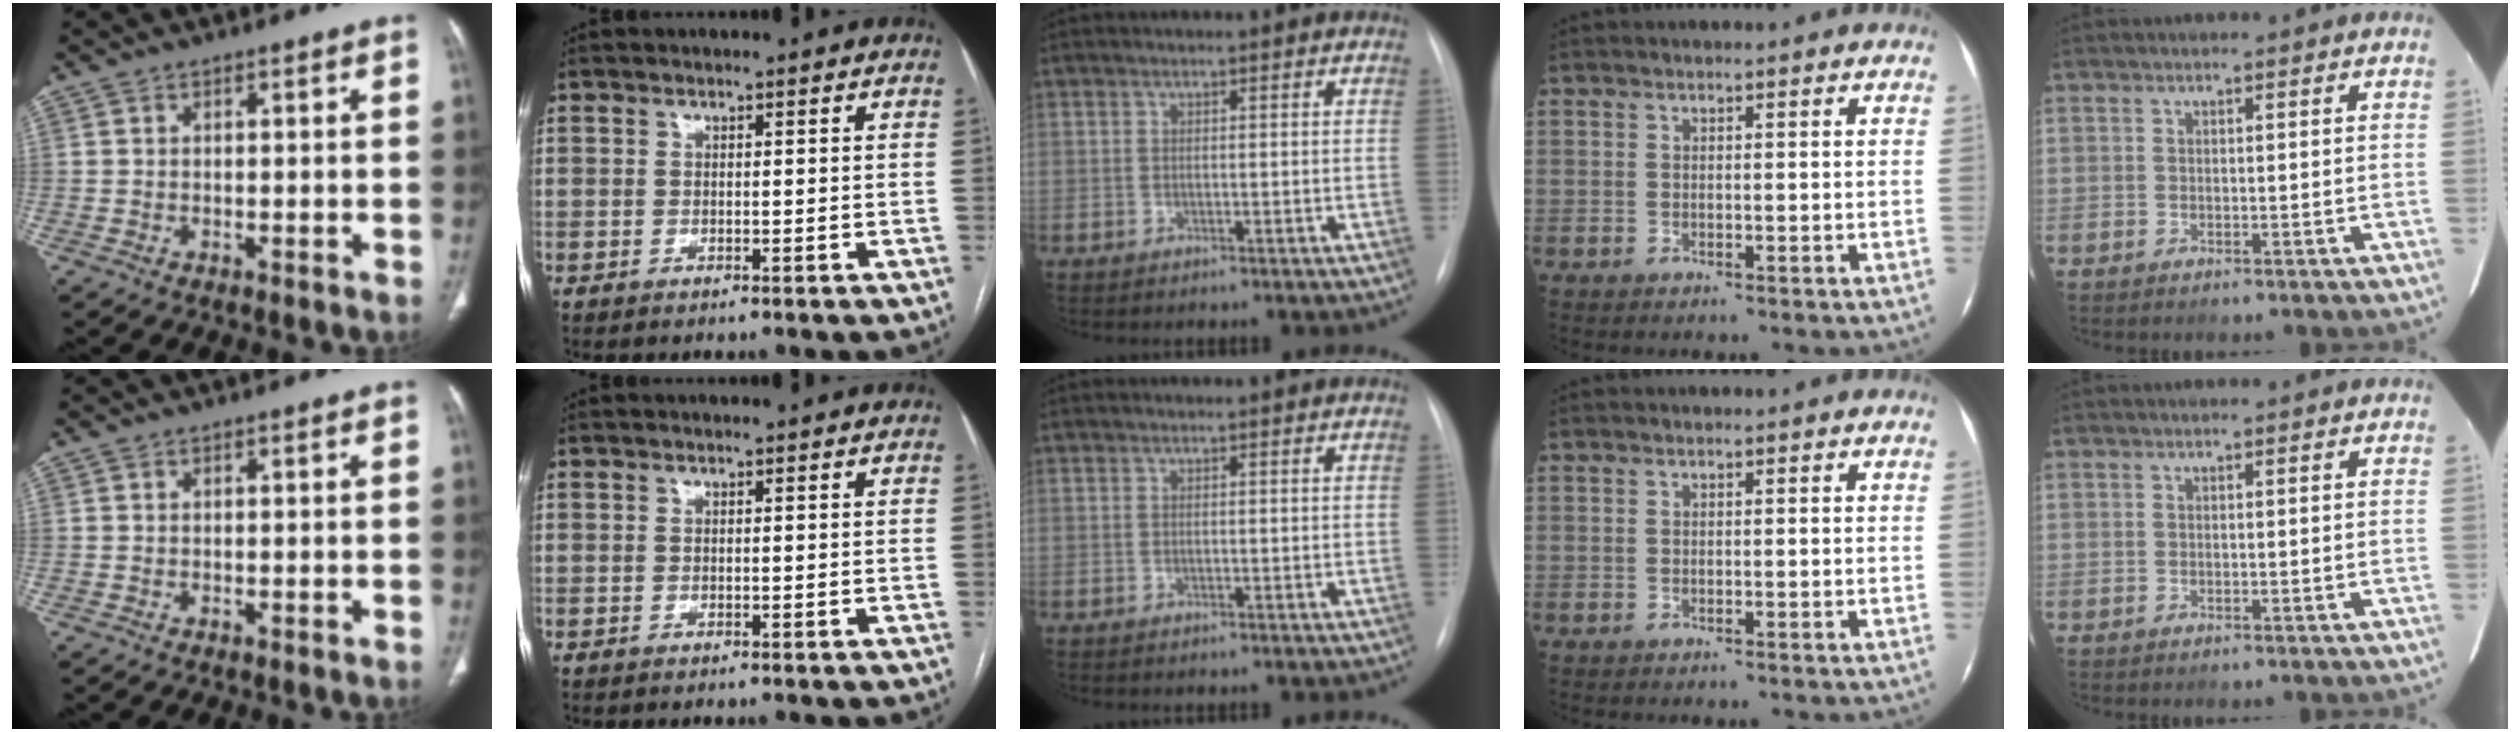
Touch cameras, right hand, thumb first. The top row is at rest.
{}